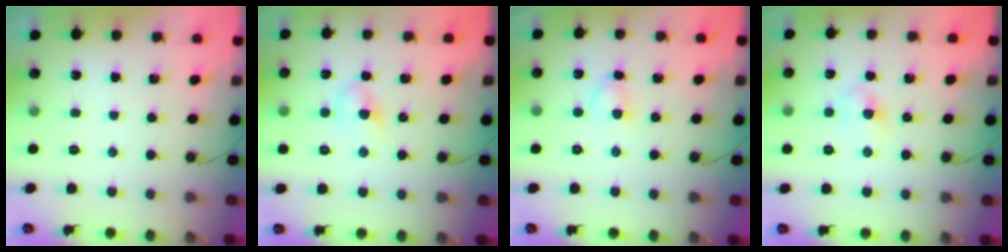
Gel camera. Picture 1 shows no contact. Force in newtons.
{"total": 5.0, "press": 4.9, "slide": 1.1}
{"total": 3.5, "press": 3.2, "slide": 1.4}
{"total": 3.9, "press": 3.8, "slide": 1.0}